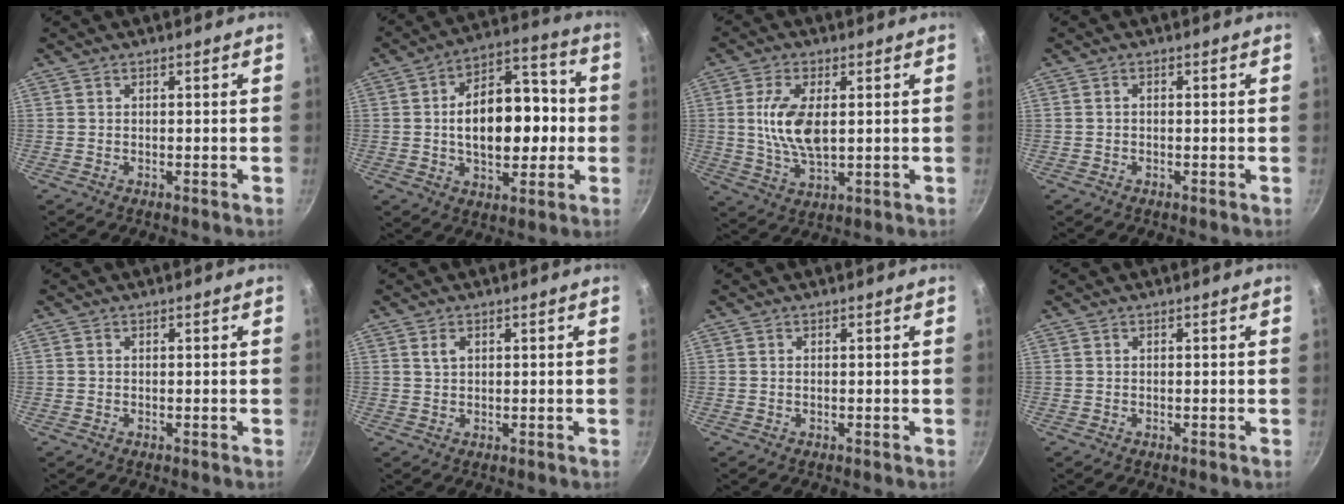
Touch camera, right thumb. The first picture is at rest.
{"total": 18.2, "force": [-0.9, 11.1, 14.4], "torque": [-0.179, 0.038, -0.015]}
{"total": 10.1, "force": [1.2, 4.9, 8.8], "torque": [-0.172, -0.005, 0.028]}
{"total": 0.7, "force": [-0.2, 0.5, 0.4], "torque": [-0.010, 0.007, -0.004]}
{"total": 0.0}
{"total": 1.9, "force": [0.8, 1.2, 1.3], "torque": [-0.022, -0.003, 0.018]}
{"total": 0.0}
{"total": 0.0}